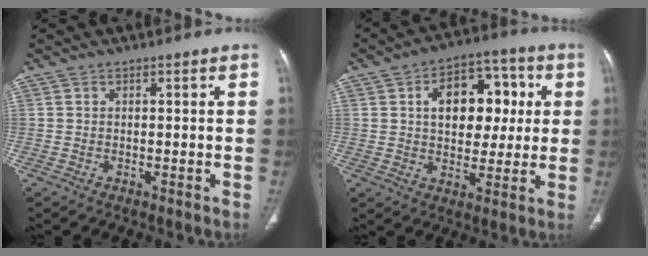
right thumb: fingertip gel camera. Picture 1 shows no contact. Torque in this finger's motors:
{"motor_torque": [0.48, 2.86, 0.89, 0.92, 0.37]}